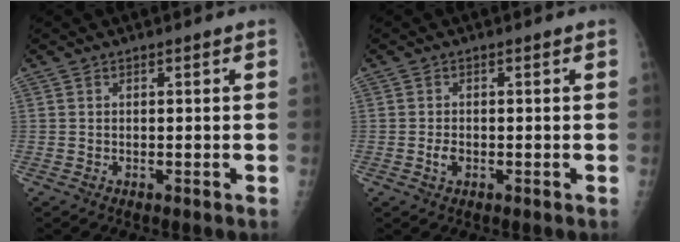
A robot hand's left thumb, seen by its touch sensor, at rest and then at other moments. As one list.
[{"total": 1.7, "force": [-0.5, 1.1, 1.2], "torque": [-0.022, 0.001, -0.009]}]